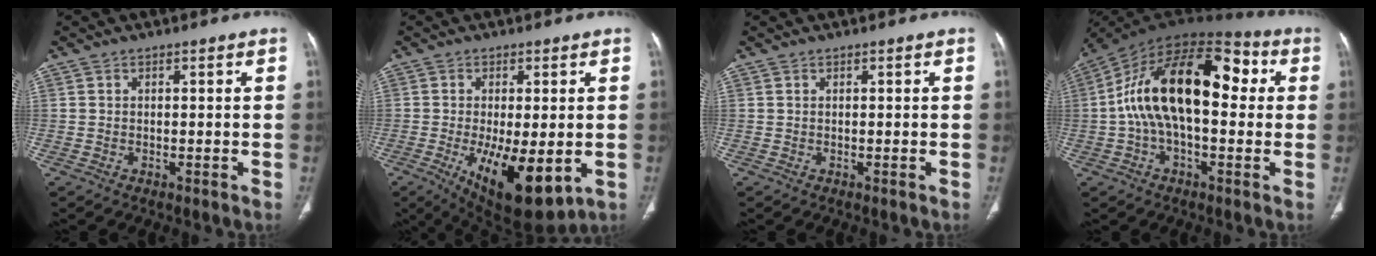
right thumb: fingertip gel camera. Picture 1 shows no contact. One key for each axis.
{"total": 15.0, "fx": -3.9, "fy": 5.8, "fz": 13.2, "tx": -0.210, "ty": -0.024, "tz": -0.041}
{"total": 0.0}
{"total": 21.5, "fx": 2.1, "fy": 11.0, "fz": 18.3, "tx": -0.301, "ty": 0.053, "tz": 0.021}